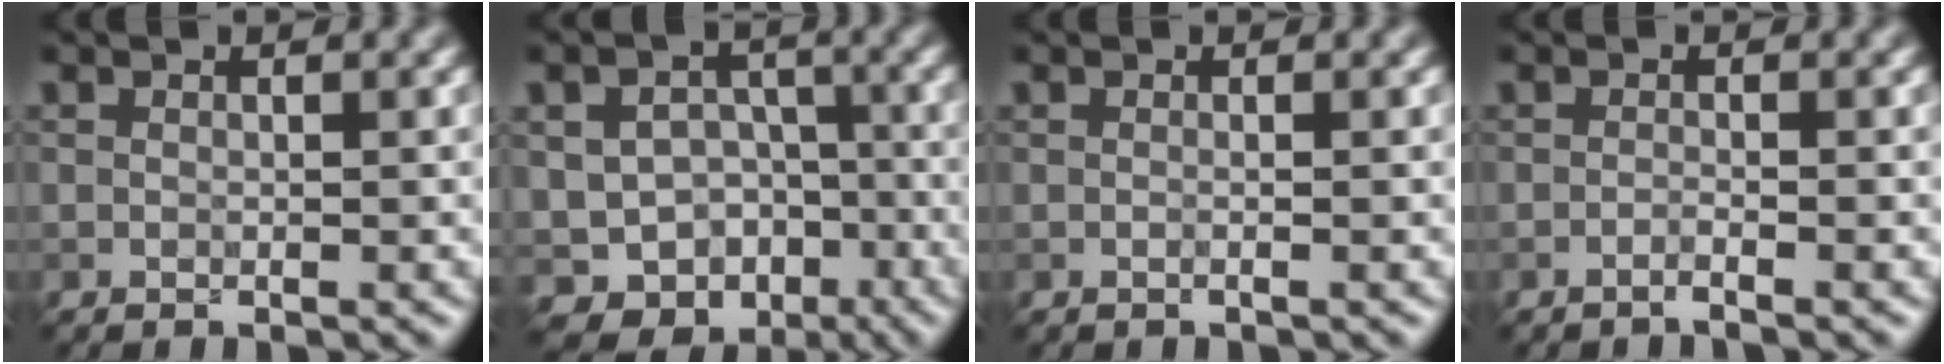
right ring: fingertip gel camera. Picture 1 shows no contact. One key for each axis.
{"total": 8.8, "fx": -4.3, "fy": 6.9, "fz": 3.2, "tx": -0.029, "ty": -0.014, "tz": -0.059}
{"total": 0.9, "fx": 0.1, "fy": 0.4, "fz": 0.8, "tx": 0.002, "ty": -0.013, "tz": -0.011}
{"total": 0.9, "fx": -0.7, "fy": 0.1, "fz": 0.7, "tx": -0.006, "ty": -0.001, "tz": -0.020}